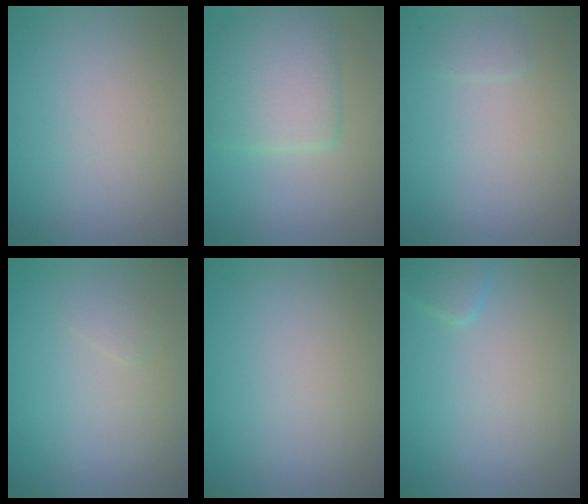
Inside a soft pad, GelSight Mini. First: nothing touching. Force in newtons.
{"total": 5.2, "press": 5.2, "slide": 0.5}
{"total": 0.7, "press": 0.7, "slide": 0.2}
{"total": 0.7, "press": 0.7, "slide": 0.1}
{"total": 0.0}
{"total": 1.4, "press": 1.4, "slide": 0.1}